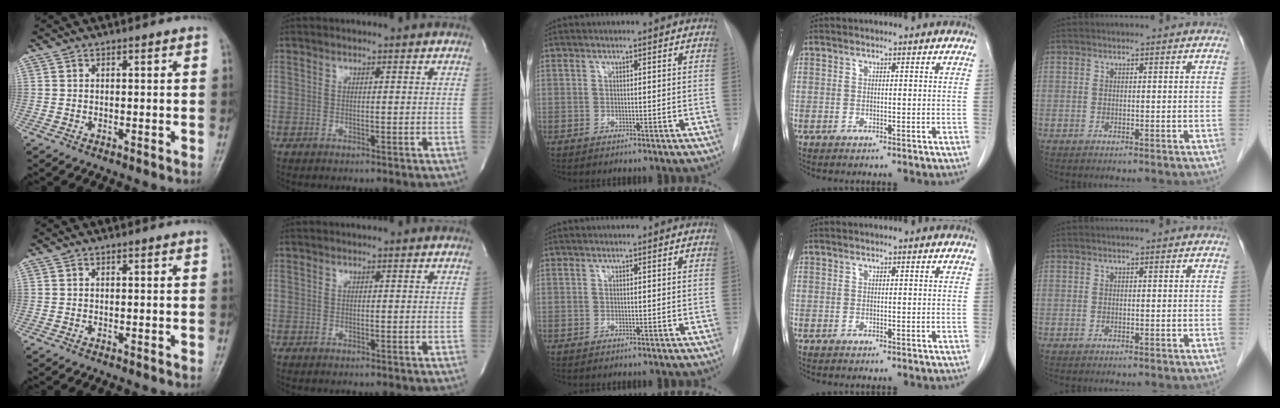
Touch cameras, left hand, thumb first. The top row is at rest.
{}